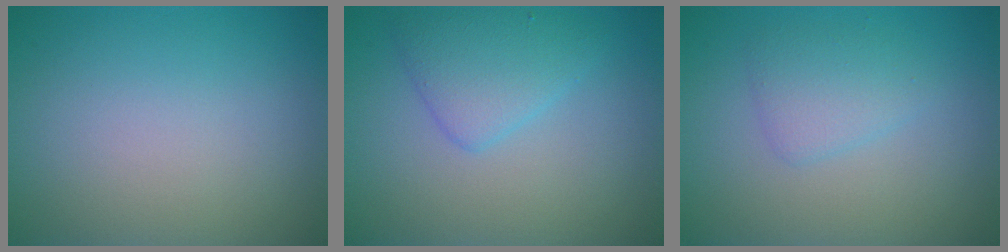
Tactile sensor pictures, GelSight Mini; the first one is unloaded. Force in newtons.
{"total": 3.1, "press": 3.1, "slide": 0.3}
{"total": 2.1, "press": 2.1, "slide": 0.0}